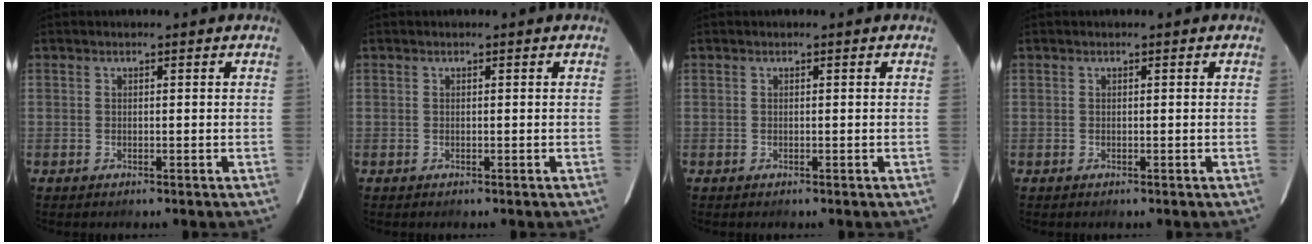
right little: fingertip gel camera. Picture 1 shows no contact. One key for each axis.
{"total": 0.0}
{"total": 0.0}
{"total": 0.0}